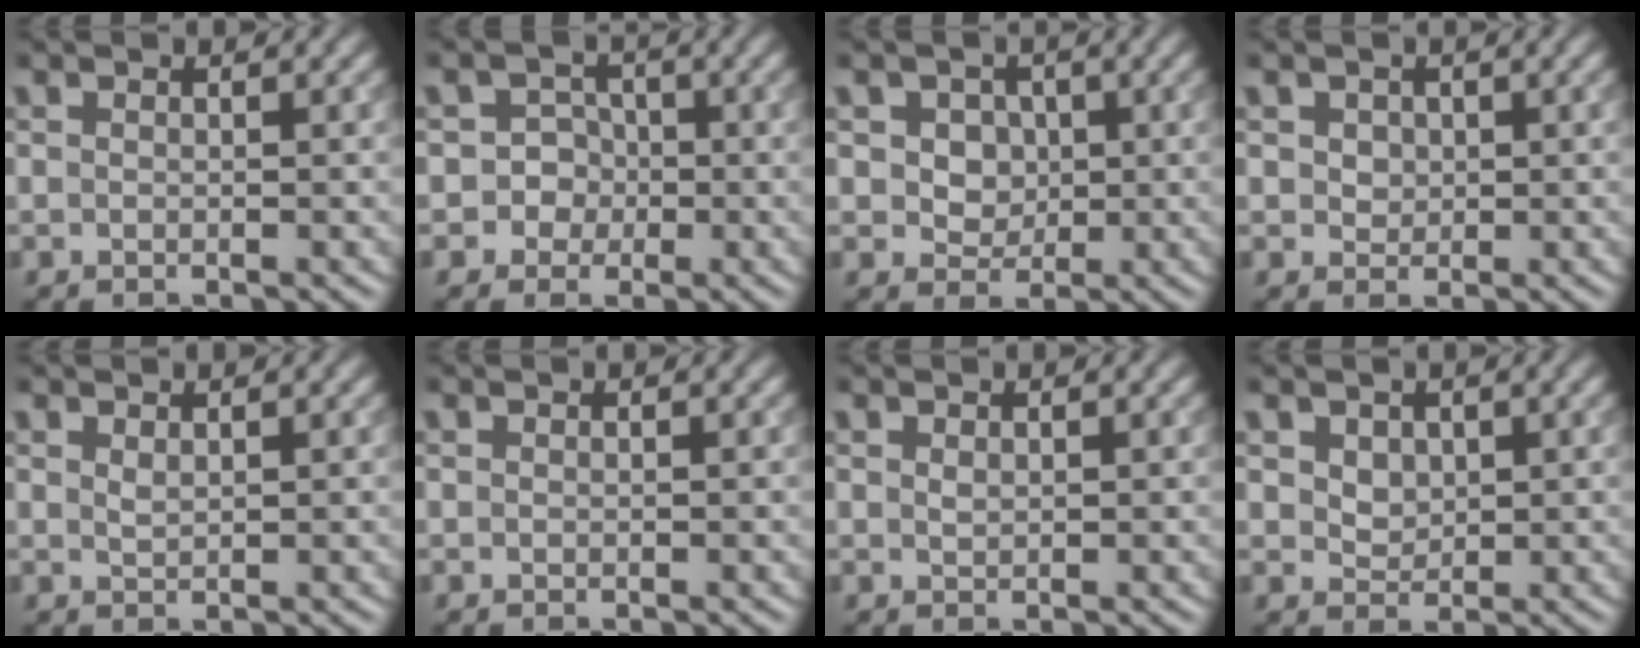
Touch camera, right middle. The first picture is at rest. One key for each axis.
{"total": 3.4, "fx": -0.8, "fy": 3.3, "fz": 0.4, "tx": 0.028, "ty": 0.018, "tz": -0.033}
{"total": 4.0, "fx": 1.2, "fy": 3.3, "fz": 2.1, "tx": -0.031, "ty": 0.010, "tz": 0.018}
{"total": 1.6, "fx": 0.5, "fy": 1.3, "fz": 0.7, "tx": -0.009, "ty": 0.007, "tz": 0.009}
{"total": 0.7, "fx": 0.5, "fy": 0.2, "fz": 0.4, "tx": -0.010, "ty": 0.000, "tz": 0.013}
{"total": 0.0}
{"total": 0.5, "fx": 0.3, "fy": 0.3, "fz": 0.3, "tx": -0.008, "ty": 0.000, "tz": 0.008}
{"total": 2.0, "fx": 0.9, "fy": 1.5, "fz": 1.0, "tx": -0.020, "ty": -0.001, "tz": 0.021}